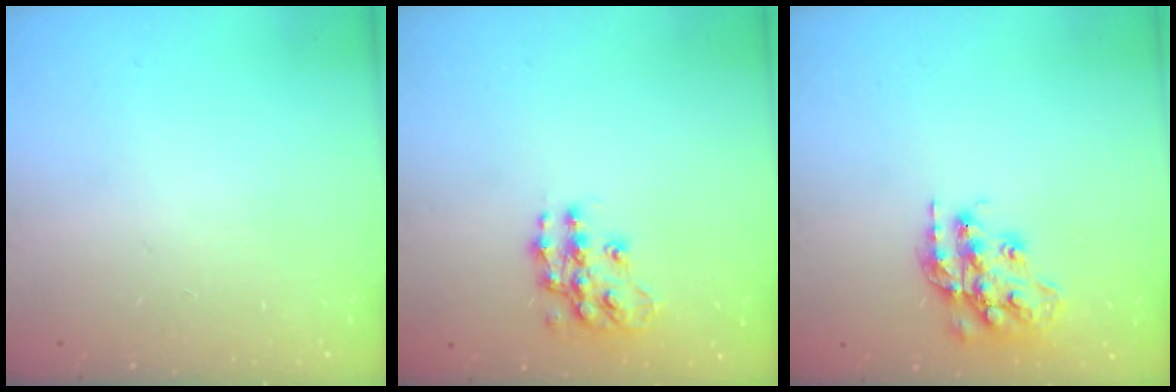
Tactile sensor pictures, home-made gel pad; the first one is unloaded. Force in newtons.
{"total": 11.8, "press": 11.7, "slide": 0.6}
{"total": 16.5, "press": 16.5, "slide": 1.0}